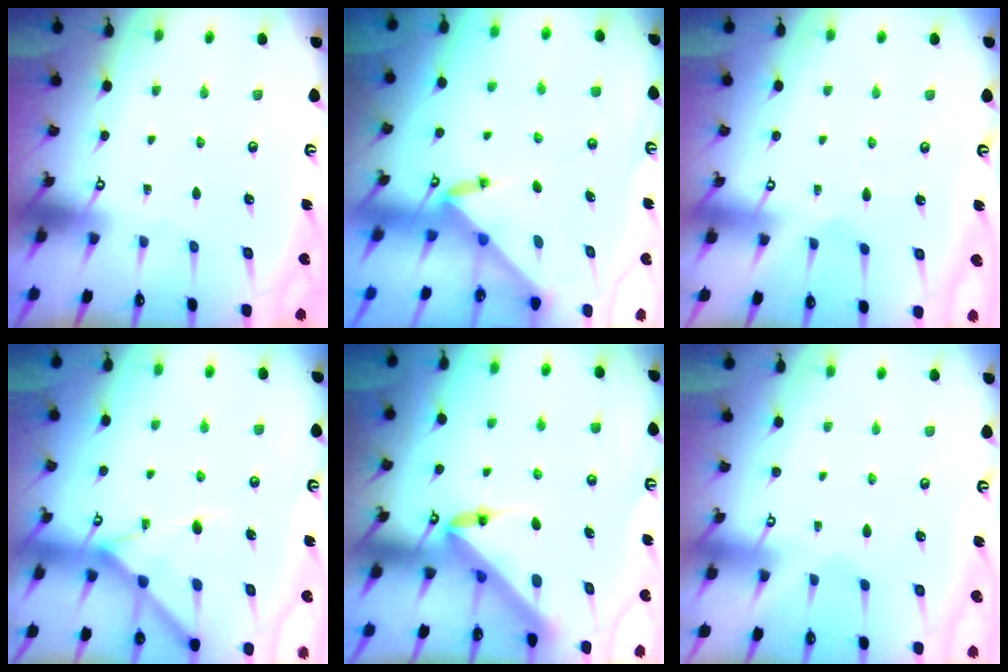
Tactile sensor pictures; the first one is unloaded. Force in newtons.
{"total": 3.6, "press": 3.6, "slide": 0.3}
{"total": 3.1, "press": 3.0, "slide": 0.5}
{"total": 13.9, "press": 13.9, "slide": 1.2}
{"total": 5.0, "press": 5.0, "slide": 0.3}
{"total": 2.4, "press": 2.4, "slide": 0.5}